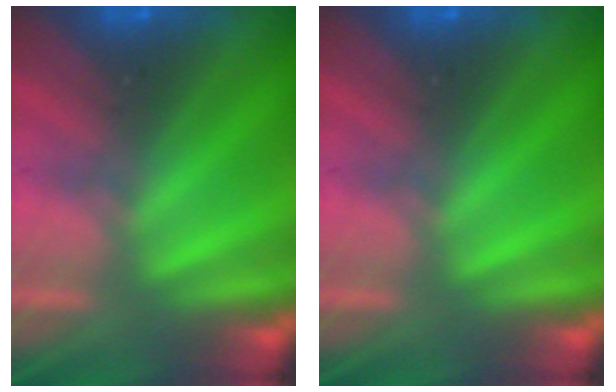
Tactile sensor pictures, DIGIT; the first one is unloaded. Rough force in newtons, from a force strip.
{"total": 0.0}